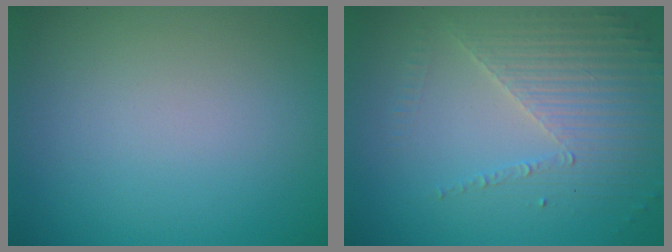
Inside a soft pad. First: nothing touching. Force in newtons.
{"total": 3.6, "press": 3.3, "slide": 1.4}